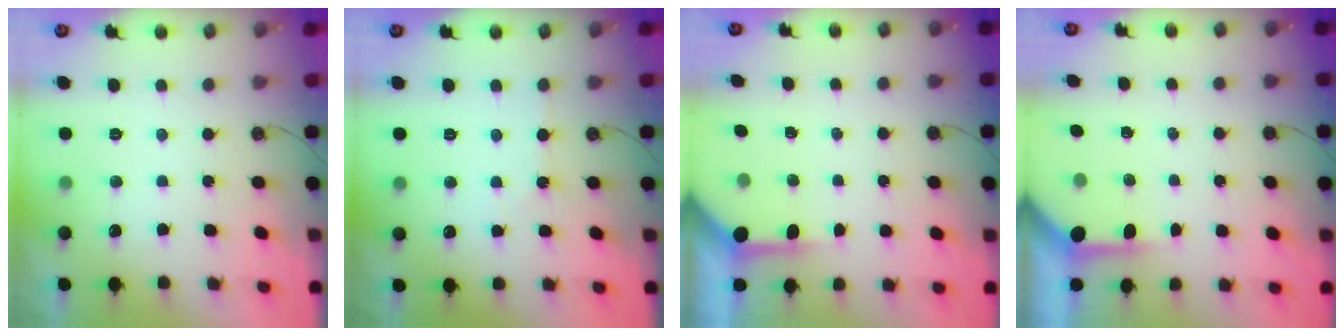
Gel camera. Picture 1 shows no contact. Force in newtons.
{"total": 2.9, "press": 2.8, "slide": 0.5}
{"total": 3.8, "press": 3.8, "slide": 0.5}
{"total": 3.8, "press": 3.8, "slide": 0.4}